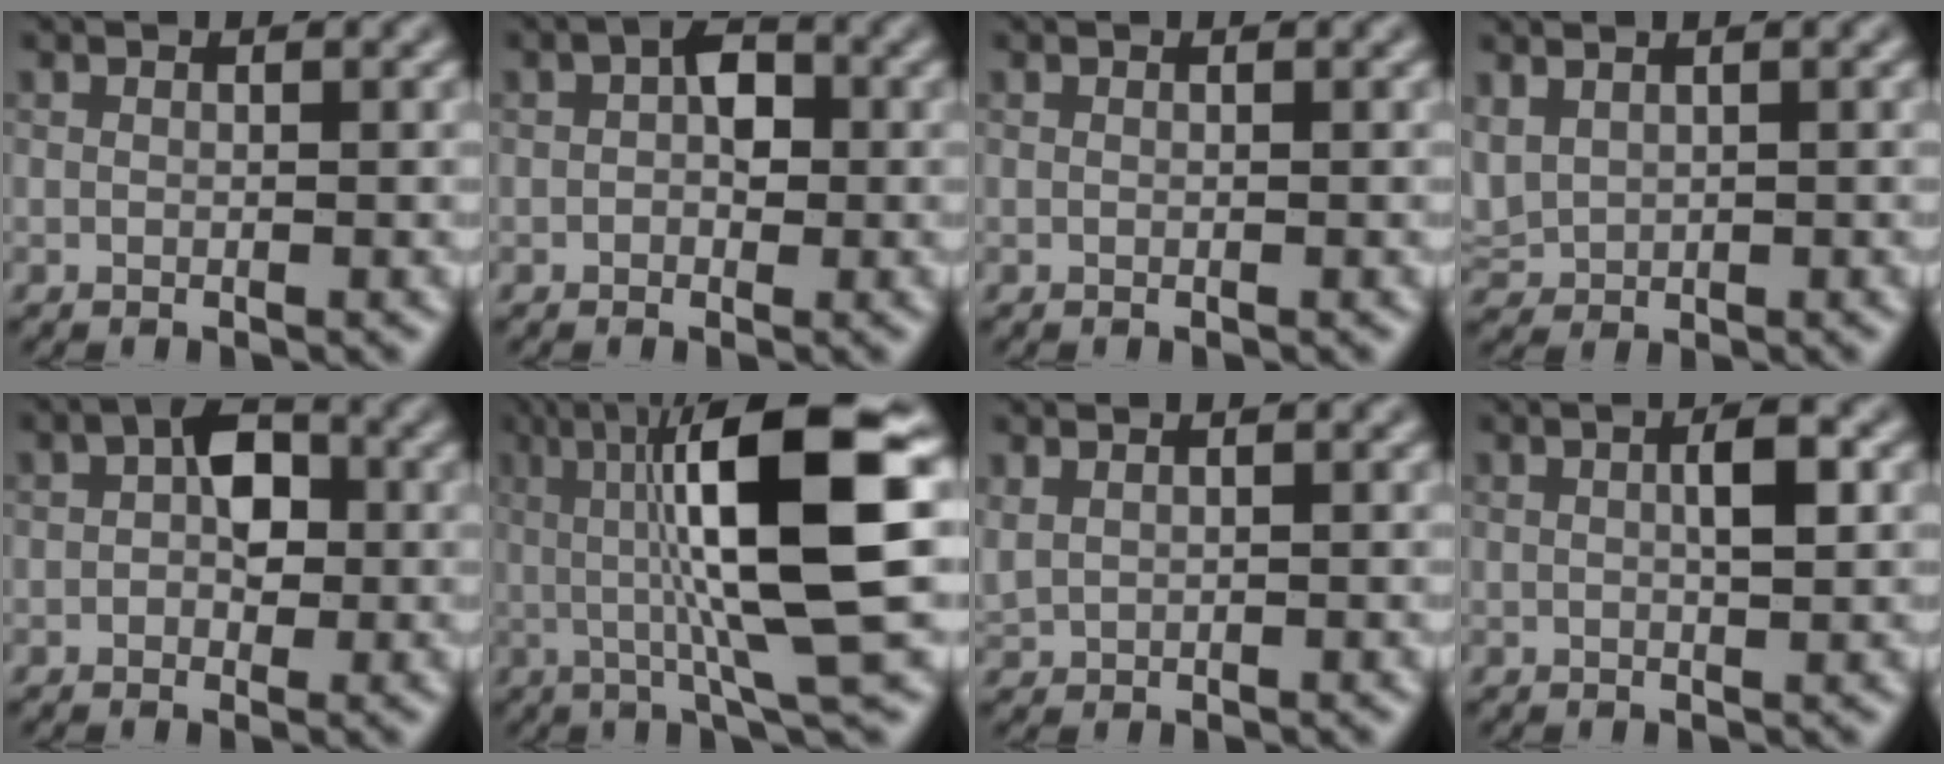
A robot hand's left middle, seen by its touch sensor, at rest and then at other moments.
{"total": 3.0, "force": [0.3, 2.0, 2.2], "torque": [-0.035, 0.009, 0.001]}
{"total": 0.0}
{"total": 1.5, "force": [0.9, 1.1, 0.7], "torque": [-0.019, 0.003, 0.026]}
{"total": 4.0, "force": [0.5, 2.6, 3.0], "torque": [-0.045, 0.010, 0.002]}
{"total": 12.8, "force": [1.6, 2.7, 12.4], "torque": [-0.187, 0.016, 0.025]}
{"total": 0.8, "force": [0.7, 0.4, 0.2], "torque": [-0.009, -0.002, 0.022]}
{"total": 2.4, "force": [0.6, 0.6, 2.2], "torque": [-0.034, 0.007, 0.010]}